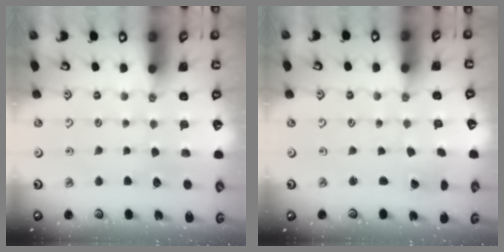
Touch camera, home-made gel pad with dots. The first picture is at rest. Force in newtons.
{"total": 0.9, "press": 0.9, "slide": 0.1}